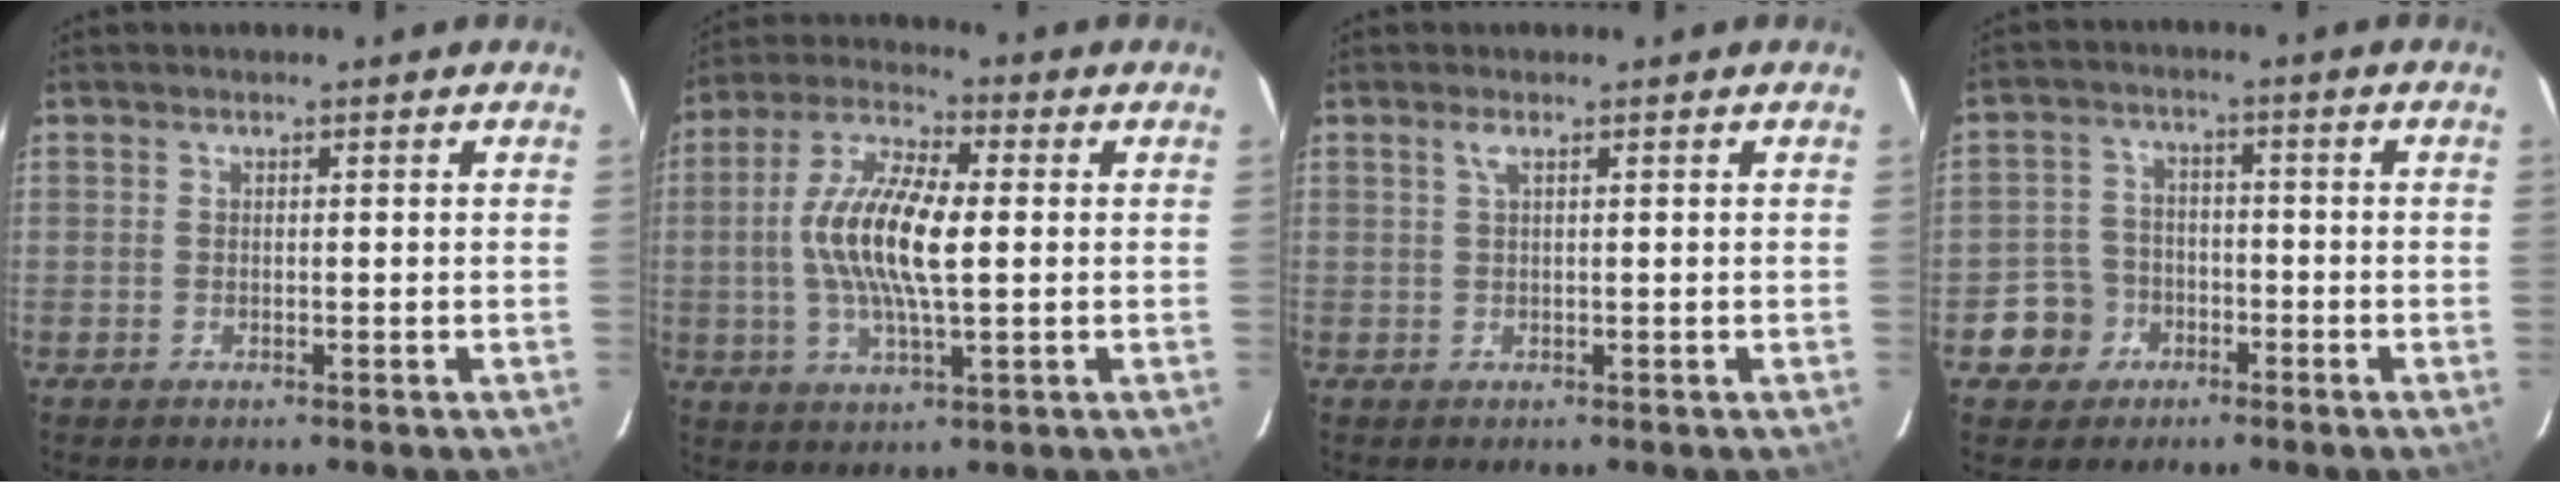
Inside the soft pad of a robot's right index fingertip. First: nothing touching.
{"total": 13.2, "force": [0.3, 4.0, 12.5], "torque": [-0.253, 0.010, 0.000]}
{"total": 1.2, "force": [0.5, -0.1, 1.0], "torque": [-0.021, 0.003, 0.009]}
{"total": 6.7, "force": [-3.0, 6.0, 0.7], "torque": [-0.034, 0.026, -0.046]}